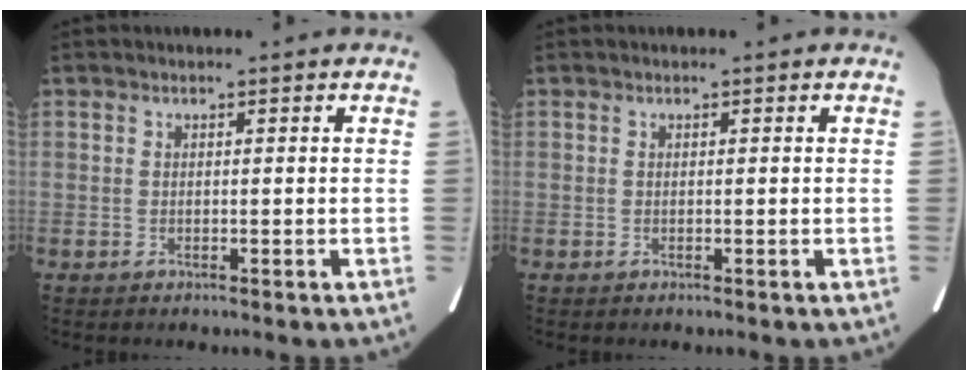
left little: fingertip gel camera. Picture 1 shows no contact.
{"total": 0.0}